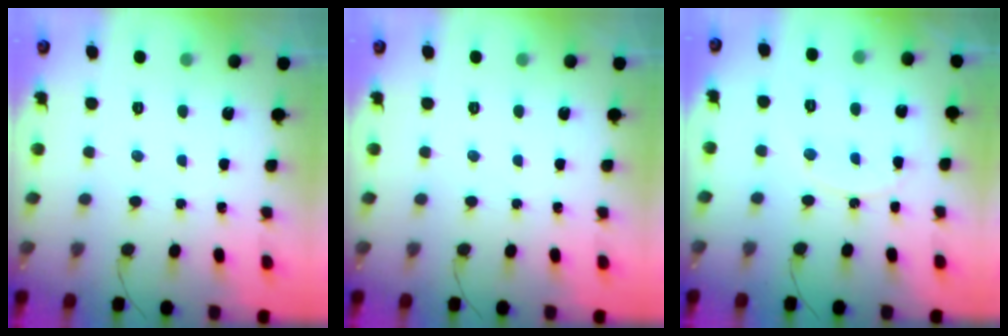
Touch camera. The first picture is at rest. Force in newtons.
{"total": 0.0}
{"total": 10.9, "press": 10.9, "slide": 0.9}